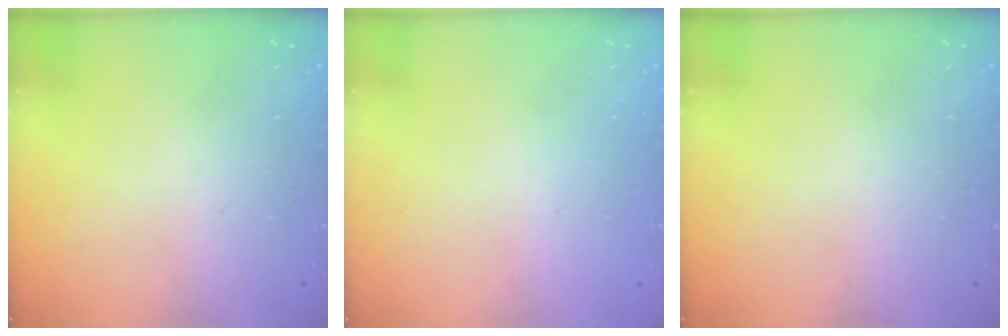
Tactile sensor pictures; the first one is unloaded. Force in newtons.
{"total": 1.8, "press": 1.8, "slide": 0.1}
{"total": 0.0}